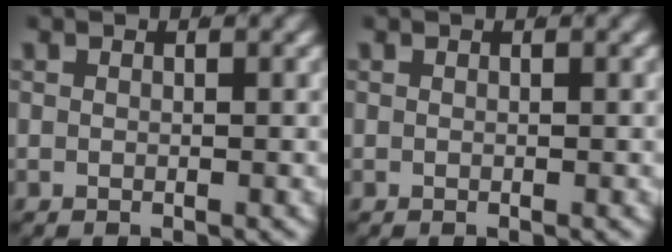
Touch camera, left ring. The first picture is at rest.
{"total": 0.0}